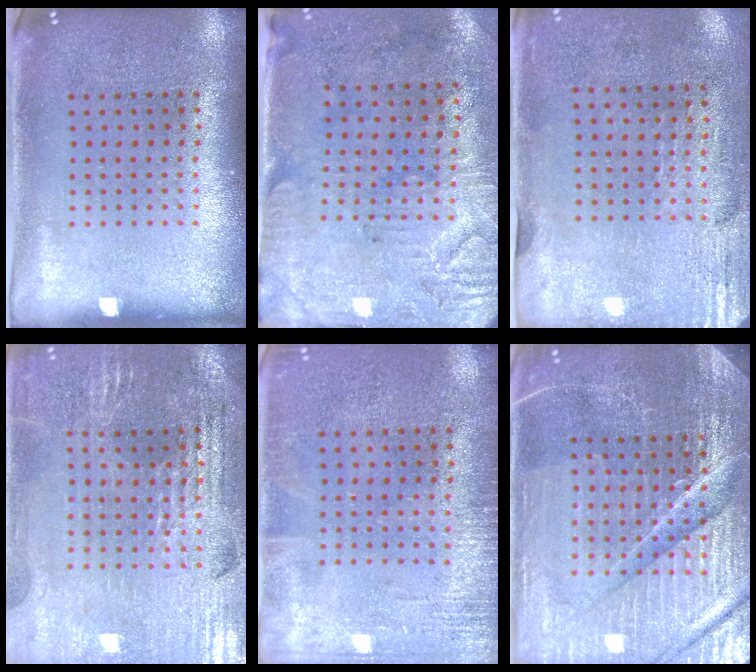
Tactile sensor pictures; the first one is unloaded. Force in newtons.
{"total": 3.0, "press": 2.5, "slide": 1.7}
{"total": 2.9, "press": 2.5, "slide": 1.5}
{"total": 2.8, "press": 2.8, "slide": 0.4}
{"total": 2.2, "press": 2.2, "slide": 0.3}
{"total": 5.8, "press": 5.3, "slide": 2.4}